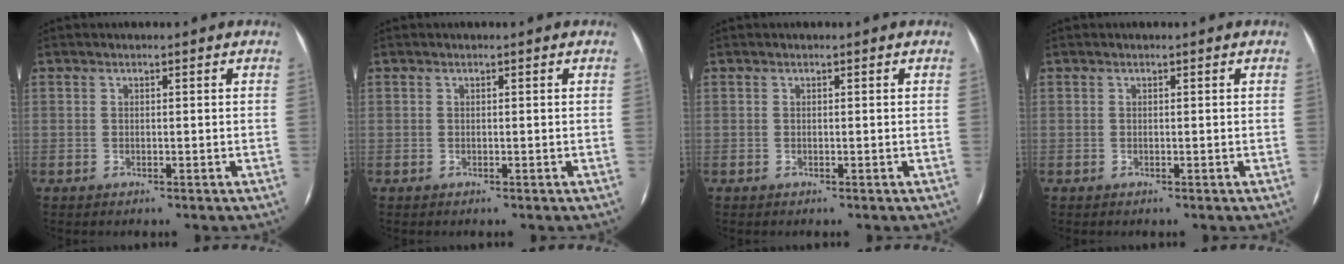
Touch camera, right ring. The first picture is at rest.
{"total": 0.0}
{"total": 0.0}
{"total": 0.0}